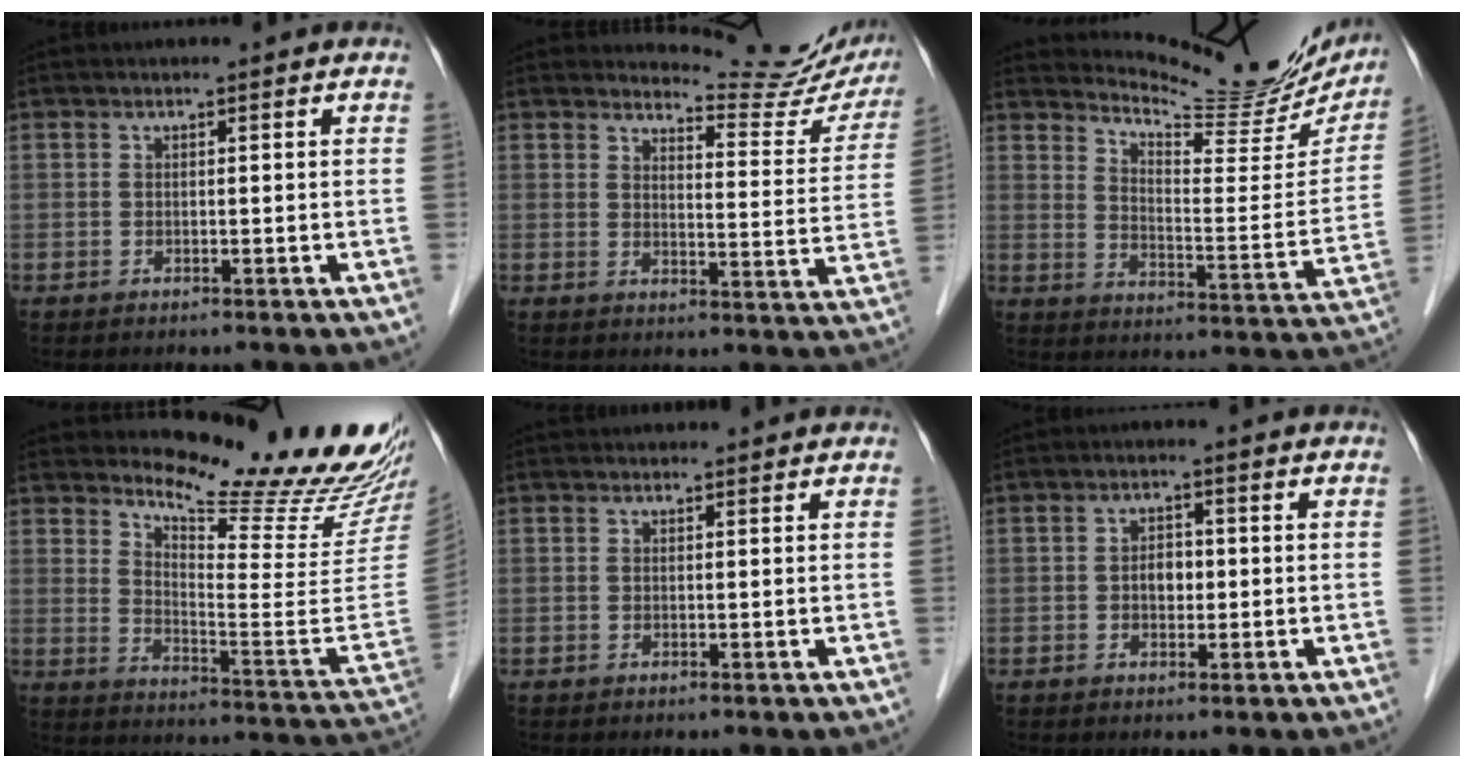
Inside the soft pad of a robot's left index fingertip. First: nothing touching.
{"total": 12.4, "force": [12.3, 1.2, 1.4], "torque": [-0.010, -0.069, 0.132]}
{"total": 17.6, "force": [16.8, 2.4, 4.4], "torque": [-0.067, -0.068, 0.212]}
{"total": 18.7, "force": [17.4, -0.6, 6.8], "torque": [-0.115, -0.124, 0.230]}
{"total": 4.1, "force": [3.9, 0.8, 0.8], "torque": [-0.008, 0.032, 0.048]}
{"total": 2.5, "force": [-0.1, 1.7, 1.8], "torque": [-0.030, 0.007, 0.000]}